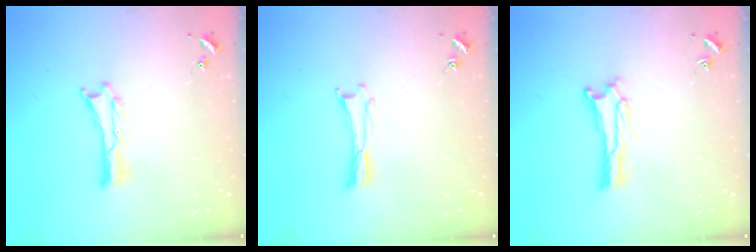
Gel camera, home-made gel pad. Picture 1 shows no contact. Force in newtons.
{"total": 0.0}
{"total": 0.6, "press": 0.5, "slide": 0.2}